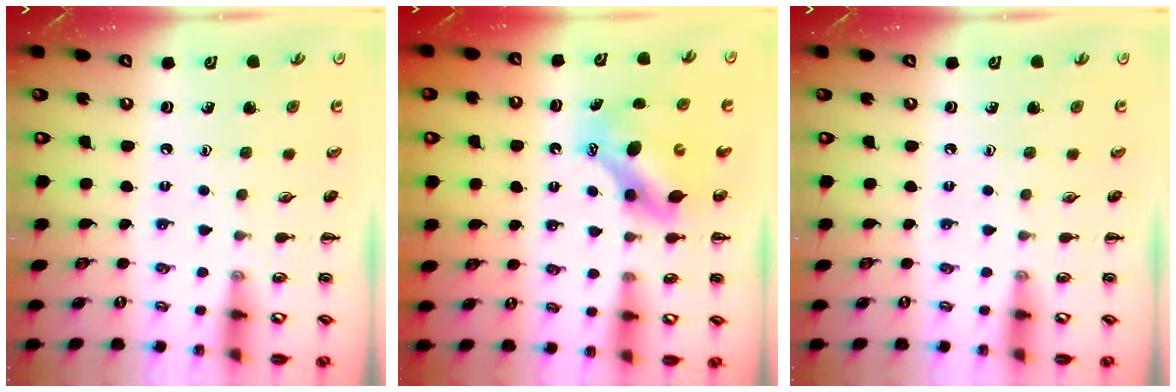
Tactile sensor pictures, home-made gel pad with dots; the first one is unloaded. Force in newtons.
{"total": 6.8, "press": 6.7, "slide": 1.5}
{"total": 0.0}